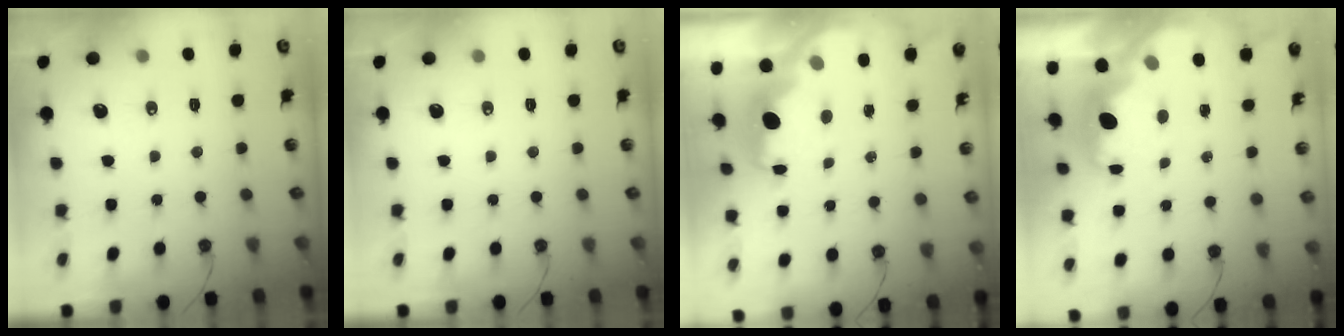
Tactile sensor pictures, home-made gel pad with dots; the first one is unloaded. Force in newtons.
{"total": 0.0}
{"total": 3.4, "press": 3.3, "slide": 0.6}
{"total": 2.1, "press": 2.0, "slide": 0.8}